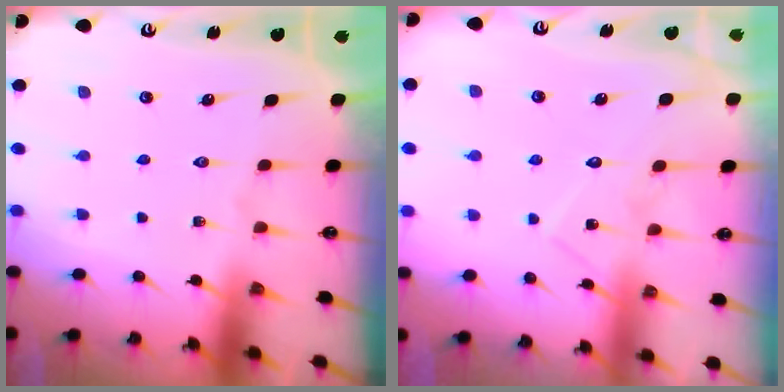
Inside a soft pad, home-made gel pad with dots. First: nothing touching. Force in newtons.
{"total": 9.7, "press": 9.7, "slide": 0.7}